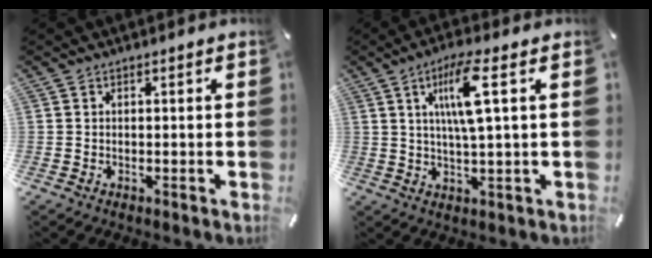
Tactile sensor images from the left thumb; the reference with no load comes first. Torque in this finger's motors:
{"motor_torque": [1.30, 1.67, 1.27, -0.57, 0.40]}